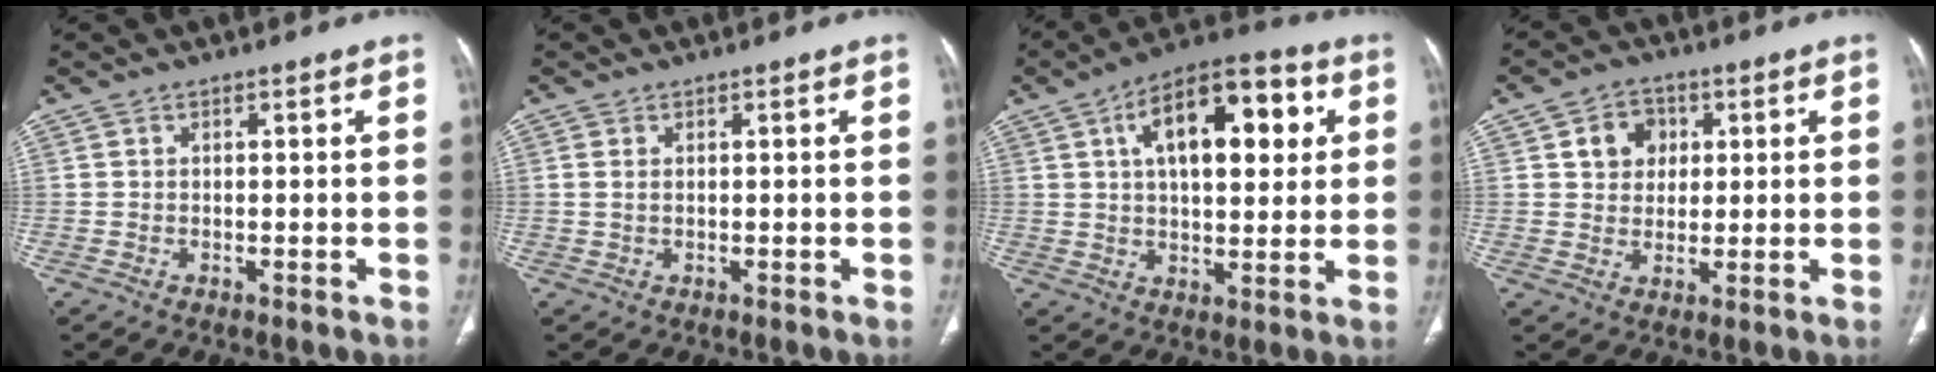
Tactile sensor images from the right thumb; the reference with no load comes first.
{"total": 1.0, "force": [0.3, 0.5, 0.8], "torque": [-0.025, 0.007, 0.012]}
{"total": 17.2, "force": [5.2, 8.5, 14.1], "torque": [-0.180, 0.014, 0.073]}
{"total": 6.3, "force": [1.9, 5.3, 2.9], "torque": [-0.015, -0.003, 0.029]}